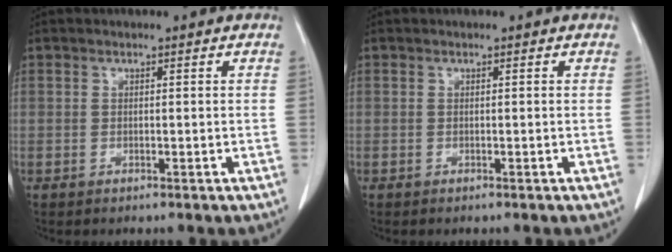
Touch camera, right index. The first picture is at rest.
{"total": 0.0}